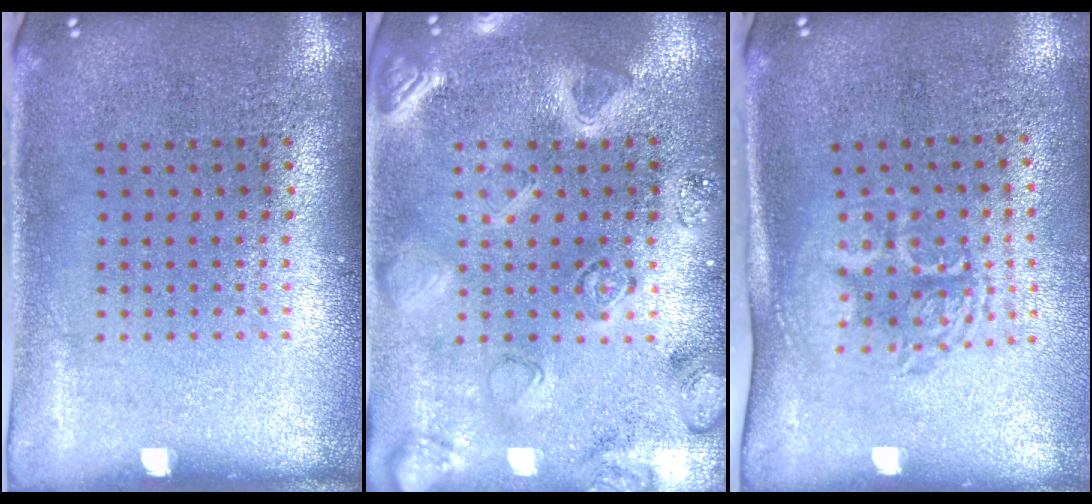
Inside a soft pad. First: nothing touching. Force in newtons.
{"total": 3.1, "press": 3.0, "slide": 0.9}
{"total": 1.8, "press": 1.3, "slide": 1.1}